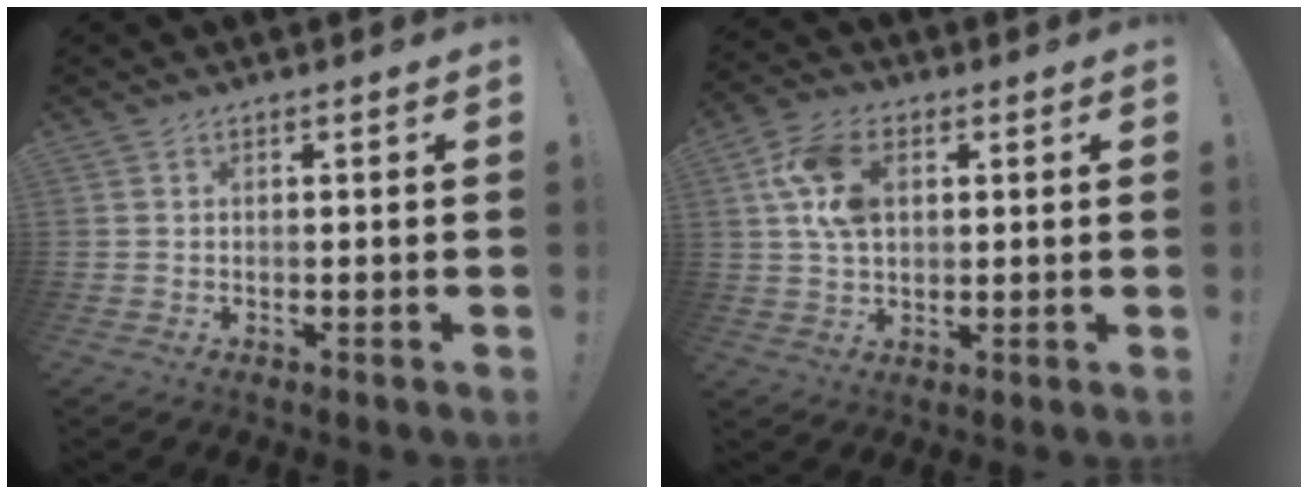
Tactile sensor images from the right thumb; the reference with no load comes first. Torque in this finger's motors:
{"motor_torque": [1.00, 1.46, 0.73, 0.28, 0.15]}